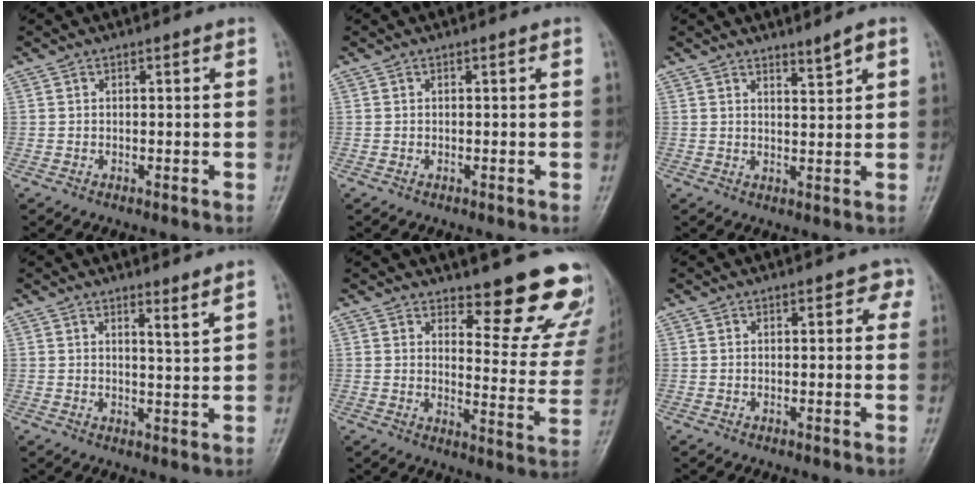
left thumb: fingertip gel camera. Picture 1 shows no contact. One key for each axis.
{"total": 0.0}
{"total": 2.6, "fx": 2.0, "fy": 0.2, "fz": 1.8, "tx": -0.028, "ty": -0.022, "tz": 0.036}
{"total": 2.7, "fx": 2.0, "fy": -0.4, "fz": 1.7, "tx": -0.027, "ty": -0.025, "tz": 0.033}
{"total": 15.2, "fx": 13.2, "fy": 4.4, "fz": 6.1, "tx": -0.025, "ty": -0.124, "tz": 0.149}
{"total": 2.3, "fx": 0.9, "fy": 1.5, "fz": 1.5, "tx": 0.007, "ty": 0.003, "tz": 0.002}